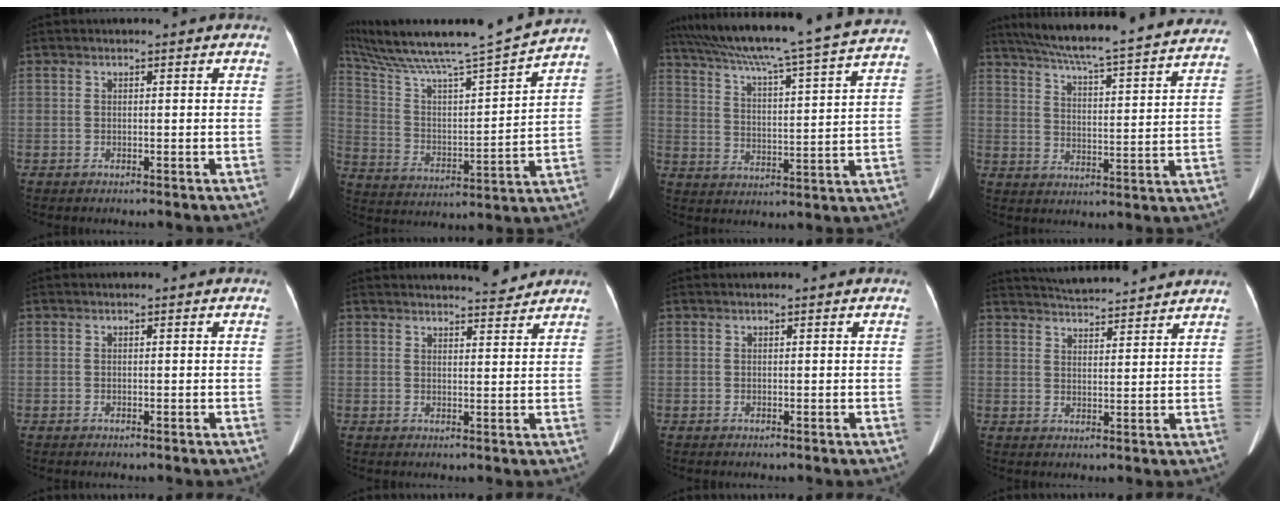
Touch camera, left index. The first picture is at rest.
{"total": 18.6, "force": [16.7, -1.2, 8.1], "torque": [-0.154, -0.024, 0.273]}
{"total": 26.3, "force": [23.1, -0.5, 12.6], "torque": [-0.215, -0.016, 0.318]}
{"total": 29.4, "force": [26.5, 1.7, 12.6], "torque": [-0.203, -0.040, 0.340]}
{"total": 0.0}
{"total": 6.7, "force": [6.5, 0.4, 1.6], "torque": [-0.021, -0.002, 0.077]}
{"total": 0.7, "force": [0.6, -0.1, 0.3], "torque": [-0.007, 0.012, 0.013]}
{"total": 11.4, "force": [10.8, 0.7, 3.5], "torque": [-0.064, 0.017, 0.156]}